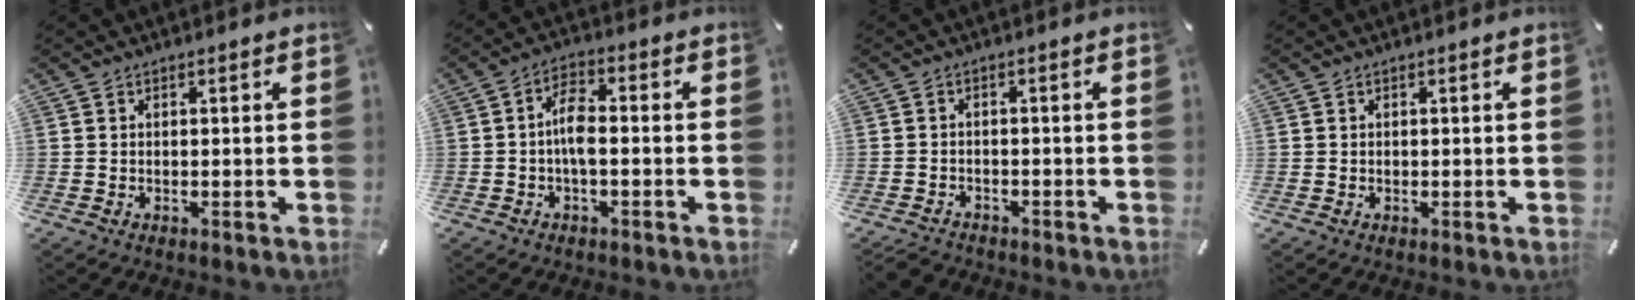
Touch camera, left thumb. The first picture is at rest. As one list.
[{"total": 6.0, "force": [-1.0, 2.6, 5.3], "torque": [-0.107, 0.009, -0.021]}, {"total": 2.8, "force": [-2.5, 1.2, 0.6], "torque": [-0.023, 0.010, -0.054]}, {"total": 0.0}]